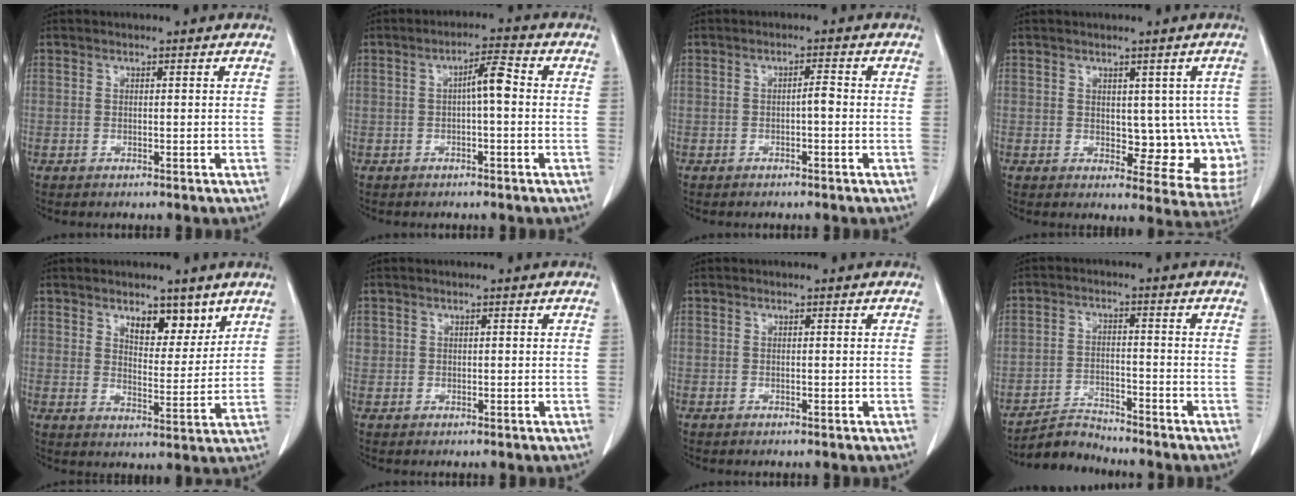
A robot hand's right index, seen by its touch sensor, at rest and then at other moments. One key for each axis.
{"total": 4.0, "fx": 0.0, "fy": 0.6, "fz": 4.0, "tx": -0.063, "ty": 0.011, "tz": -0.001}
{"total": 1.5, "fx": -0.4, "fy": 0.3, "fz": 1.5, "tx": -0.021, "ty": 0.003, "tz": -0.007}
{"total": 9.2, "fx": 0.3, "fy": 5.1, "fz": 7.6, "tx": -0.064, "ty": -0.001, "tz": 0.016}
{"total": 6.3, "fx": 4.2, "fy": 2.7, "fz": 3.8, "tx": -0.048, "ty": -0.008, "tz": 0.068}
{"total": 0.9, "fx": 0.3, "fy": 0.8, "fz": 0.1, "tx": 0.009, "ty": 0.007, "tz": 0.004}
{"total": 0.0}
{"total": 4.4, "fx": -4.2, "fy": 0.3, "fz": -1.0, "tx": 0.016, "ty": -0.002, "tz": -0.074}